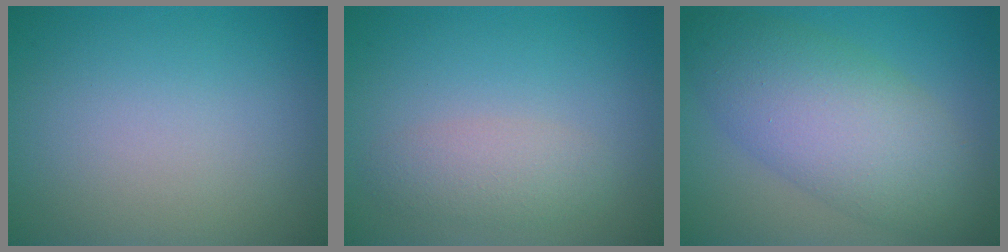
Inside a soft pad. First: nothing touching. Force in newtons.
{"total": 2.4, "press": 2.4, "slide": 0.0}
{"total": 8.1, "press": 8.1, "slide": 0.2}